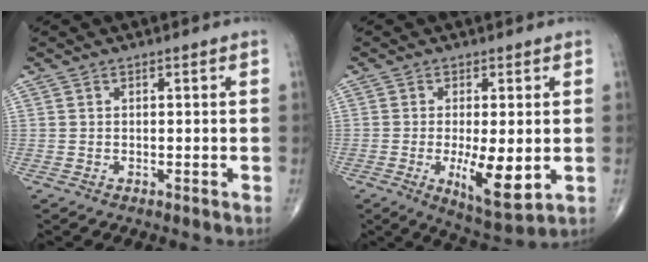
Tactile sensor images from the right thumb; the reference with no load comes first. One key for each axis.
{"total": 9.6, "fx": -1.5, "fy": 3.0, "fz": 8.9, "tx": -0.142, "ty": -0.025, "tz": -0.017}